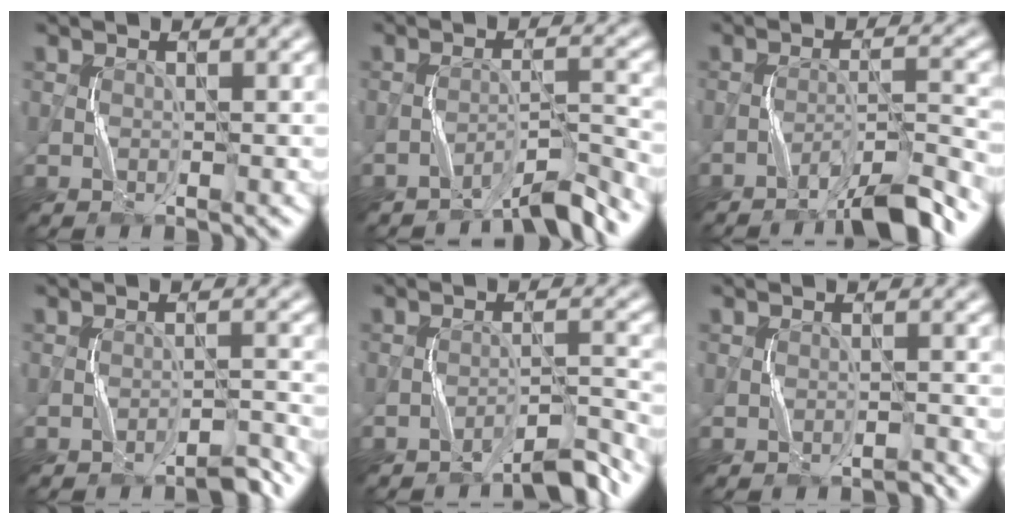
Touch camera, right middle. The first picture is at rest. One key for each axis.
{"total": 3.9, "fx": -3.7, "fy": -0.1, "fz": 1.3, "tx": -0.020, "ty": 0.011, "tz": -0.069}
{"total": 5.8, "fx": -4.6, "fy": 0.4, "fz": 3.4, "tx": -0.051, "ty": 0.010, "tz": -0.080}
{"total": 2.1, "fx": -2.0, "fy": 0.1, "fz": 0.7, "tx": -0.011, "ty": 0.009, "tz": -0.034}
{"total": 3.5, "fx": -3.3, "fy": 0.0, "fz": 1.3, "tx": -0.018, "ty": 0.015, "tz": -0.054}
{"total": 1.0, "fx": -1.0, "fy": 0.0, "fz": 0.0, "tx": -0.002, "ty": 0.005, "tz": -0.017}